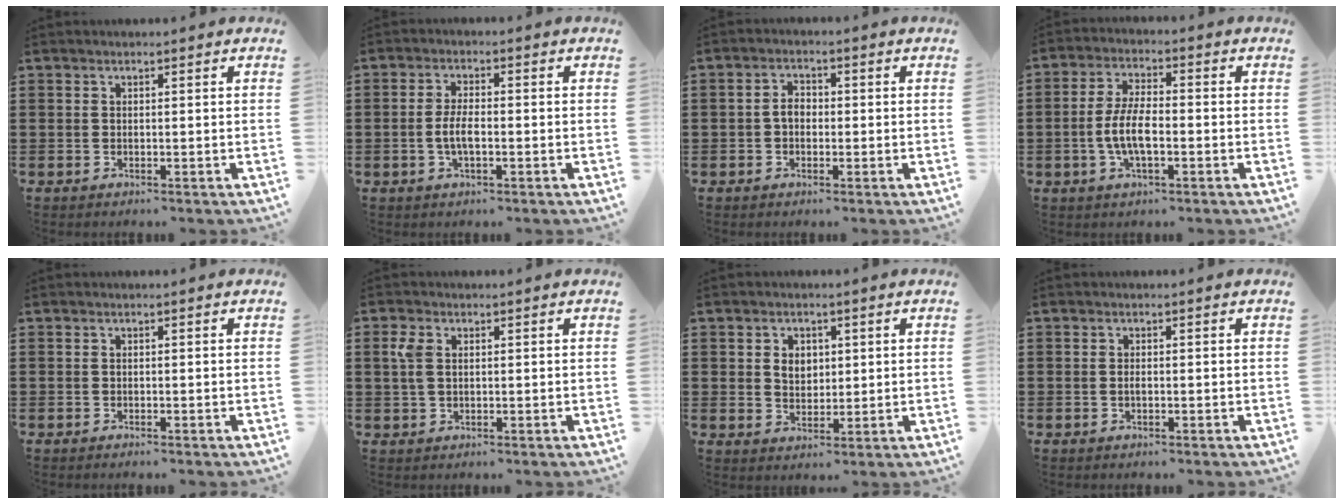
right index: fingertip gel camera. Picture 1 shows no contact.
{"total": 3.8, "force": [-0.8, 1.4, 3.5], "torque": [-0.077, 0.000, -0.020]}
{"total": 2.4, "force": [-0.4, 1.5, 1.8], "torque": [-0.035, 0.004, -0.009]}
{"total": 6.6, "force": [-1.4, 2.4, 6.0], "torque": [-0.138, -0.004, -0.036]}
{"total": 0.0}
{"total": 3.2, "force": [0.8, 1.9, 2.5], "torque": [-0.062, 0.006, 0.011]}
{"total": 3.1, "force": [0.7, 2.3, 1.9], "torque": [-0.043, 0.010, 0.011]}
{"total": 0.7, "force": [-0.2, 0.3, 0.7], "torque": [-0.014, -0.001, -0.003]}